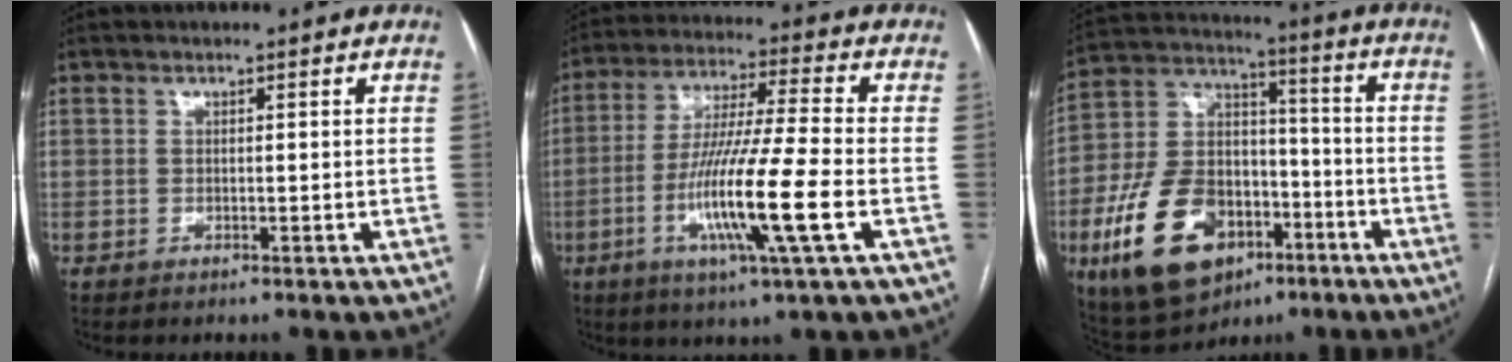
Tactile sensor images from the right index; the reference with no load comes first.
{"total": 14.5, "force": [-4.4, -0.7, 13.9], "torque": [-0.274, -0.018, -0.087]}
{"total": 19.1, "force": [-8.2, 11.9, 12.4], "torque": [-0.254, 0.019, -0.134]}